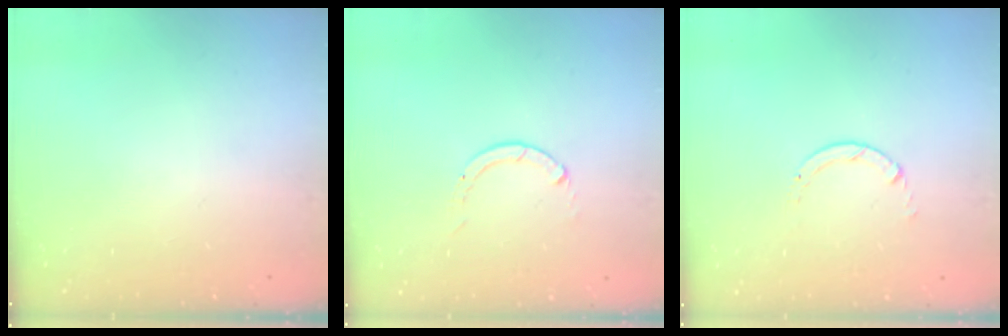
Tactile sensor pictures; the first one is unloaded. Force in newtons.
{"total": 0.0}
{"total": 0.6, "press": 0.5, "slide": 0.1}